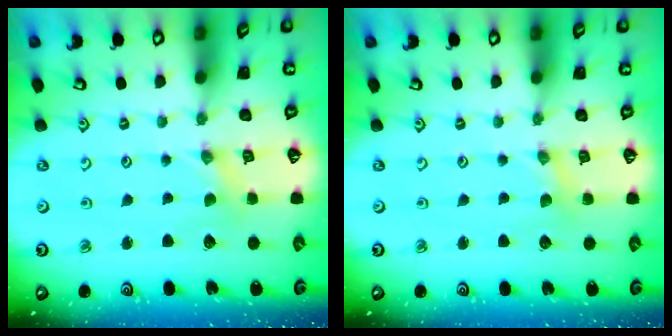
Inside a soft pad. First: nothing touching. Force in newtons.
{"total": 1.4, "press": 1.4, "slide": 0.3}